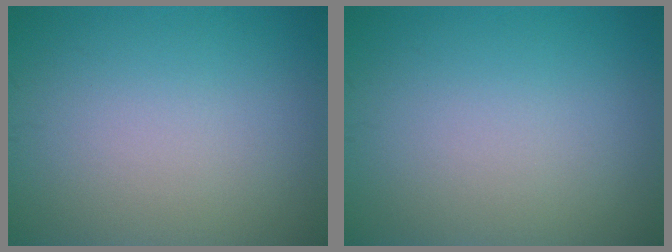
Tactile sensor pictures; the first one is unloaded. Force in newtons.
{"total": 0.0}